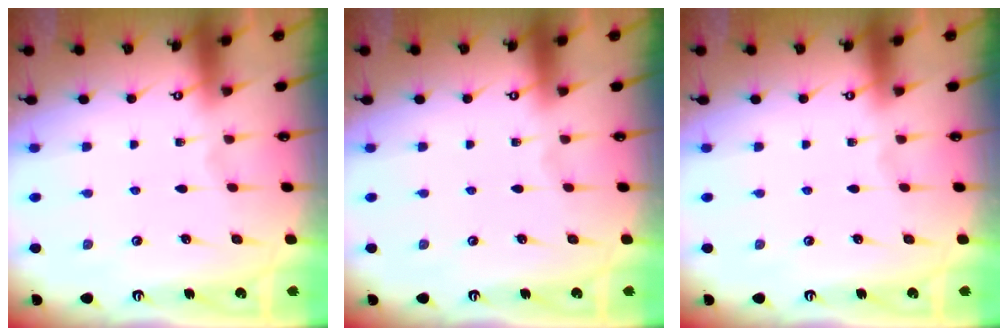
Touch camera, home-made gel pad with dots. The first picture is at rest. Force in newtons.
{"total": 0.0}
{"total": 0.0}